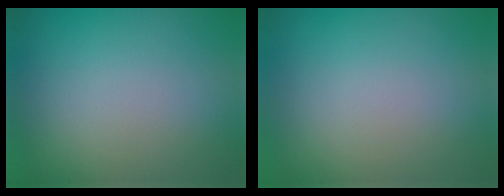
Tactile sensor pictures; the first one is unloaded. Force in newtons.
{"total": 0.0}